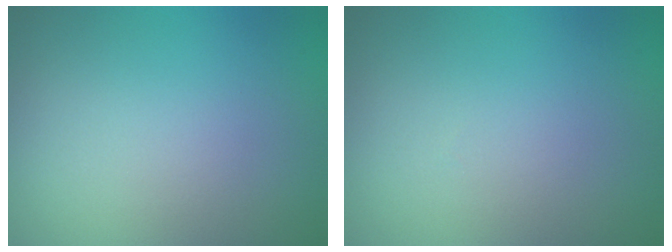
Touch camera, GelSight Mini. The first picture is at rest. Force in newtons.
{"total": 0.0}